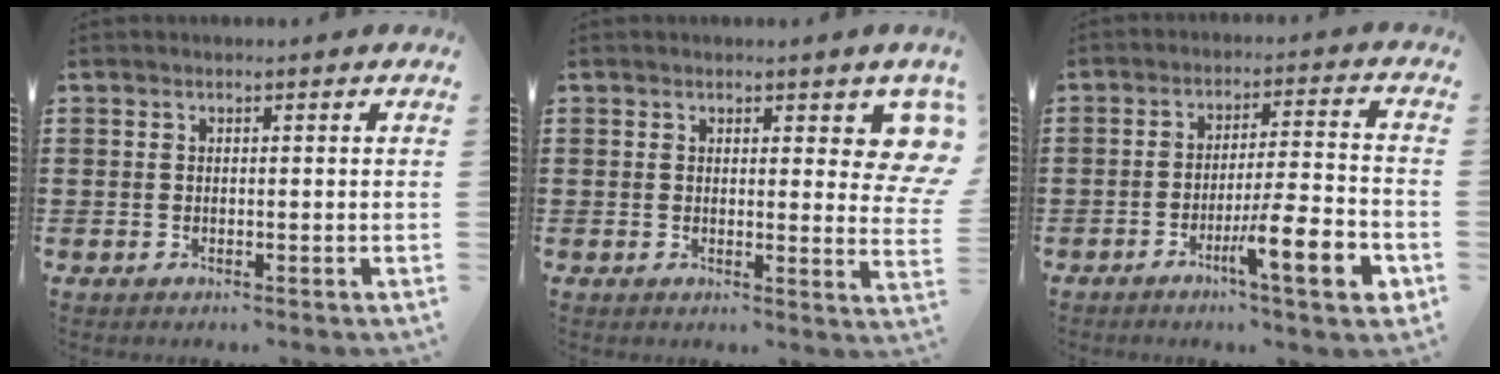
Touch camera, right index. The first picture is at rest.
{"total": 4.8, "force": [2.9, 1.8, 3.4], "torque": [-0.035, -0.011, 0.044]}
{"total": 9.8, "force": [-4.8, 1.2, 8.4], "torque": [-0.135, 0.004, -0.083]}